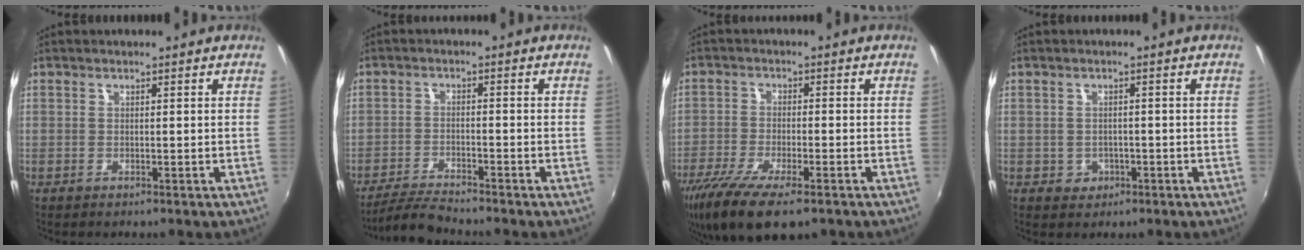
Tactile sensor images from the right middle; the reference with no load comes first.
{"total": 5.6, "force": [-5.3, -0.1, 1.8], "torque": [-0.056, -0.012, -0.101]}
{"total": 13.1, "force": [-8.8, 3.8, 8.8], "torque": [-0.191, -0.047, -0.156]}
{"total": 3.0, "force": [-0.9, 2.8, 0.7], "torque": [-0.019, 0.000, -0.008]}